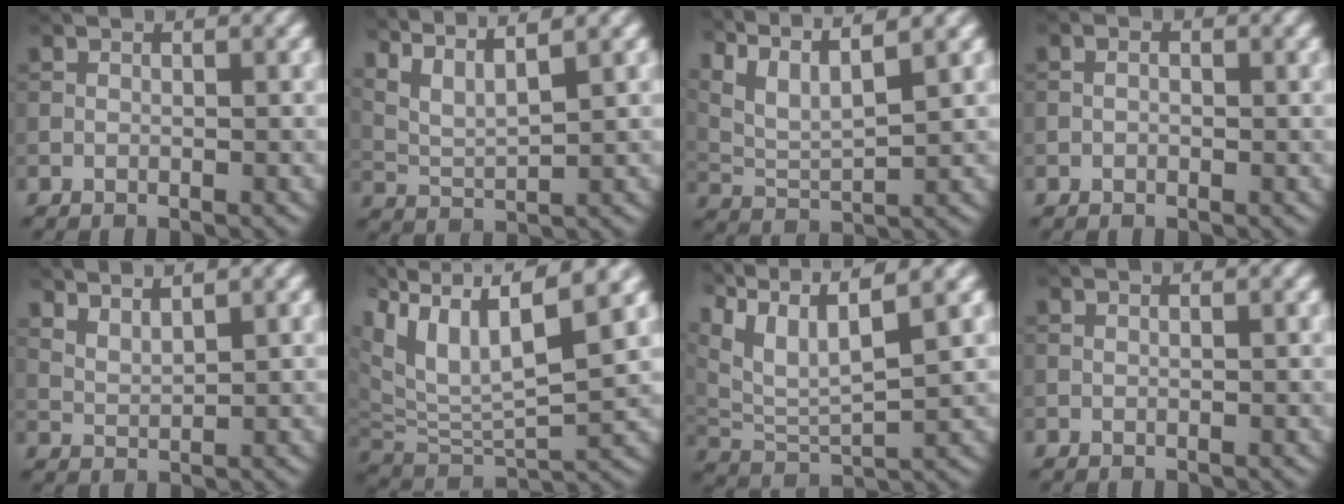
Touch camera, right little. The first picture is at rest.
{"total": 5.7, "force": [4.5, 1.2, 3.3], "torque": [-0.072, 0.016, 0.070]}
{"total": 7.3, "force": [5.3, 1.8, 4.6], "torque": [-0.102, 0.020, 0.086]}
{"total": 1.3, "force": [0.2, 1.0, 0.8], "torque": [-0.009, -0.005, -0.009]}
{"total": 2.9, "force": [2.5, 0.5, 1.3], "torque": [-0.022, 0.001, 0.049]}
{"total": 10.7, "force": [5.2, 4.0, 8.5], "torque": [-0.181, 0.017, 0.097]}
{"total": 8.7, "force": [5.7, 2.5, 6.1], "torque": [-0.141, 0.016, 0.102]}
{"total": 0.0}